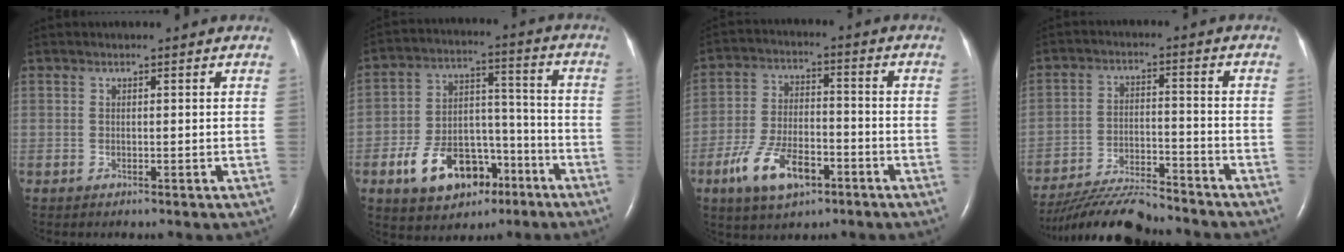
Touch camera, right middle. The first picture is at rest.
{"total": 13.6, "force": [-7.1, 7.9, 8.6], "torque": [-0.149, 0.022, -0.109]}
{"total": 10.6, "force": [-5.5, 4.7, 7.7], "torque": [-0.162, 0.002, -0.096]}
{"total": 13.0, "force": [-12.2, 1.1, 4.3], "torque": [-0.076, -0.007, -0.205]}